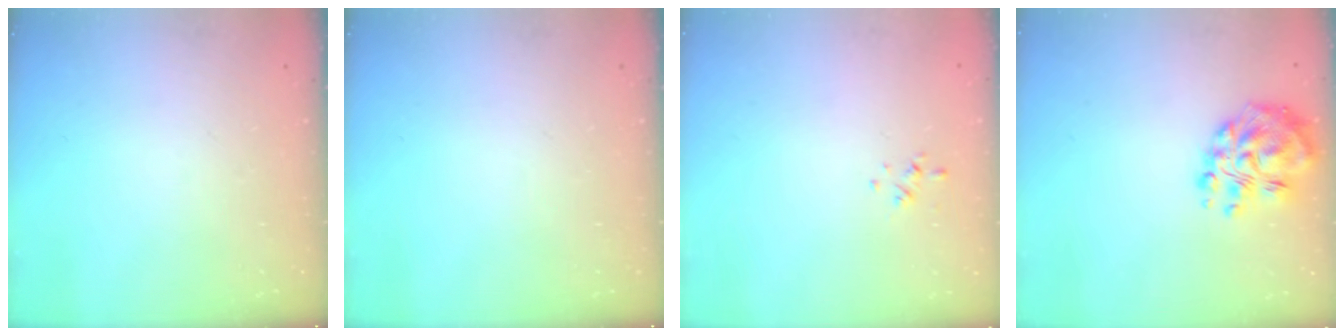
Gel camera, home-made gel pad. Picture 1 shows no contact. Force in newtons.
{"total": 0.0}
{"total": 0.6, "press": 0.3, "slide": 0.5}
{"total": 12.0, "press": 11.6, "slide": 2.9}